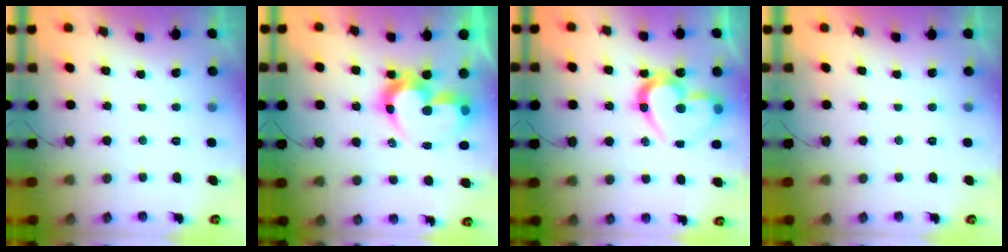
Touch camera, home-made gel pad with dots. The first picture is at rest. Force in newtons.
{"total": 13.3, "press": 13.0, "slide": 3.0}
{"total": 17.1, "press": 17.0, "slide": 1.7}
{"total": 1.8, "press": 1.8, "slide": 0.0}